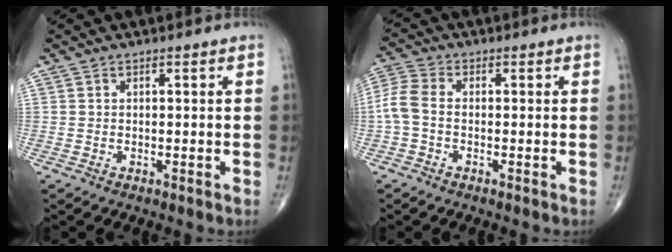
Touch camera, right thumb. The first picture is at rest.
{"total": 5.1, "force": [-0.9, 3.0, 3.9], "torque": [-0.099, 0.013, -0.029]}